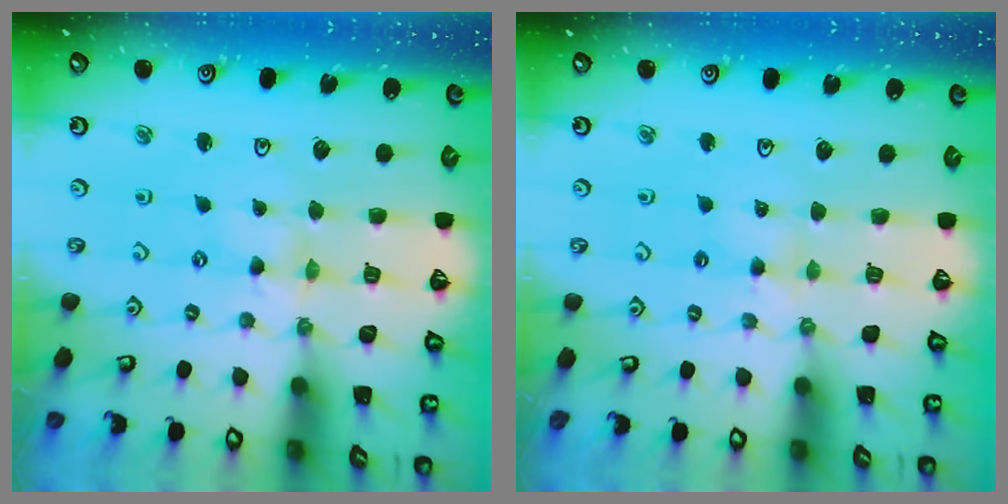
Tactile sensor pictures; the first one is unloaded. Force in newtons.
{"total": 2.3, "press": 2.3, "slide": 0.4}